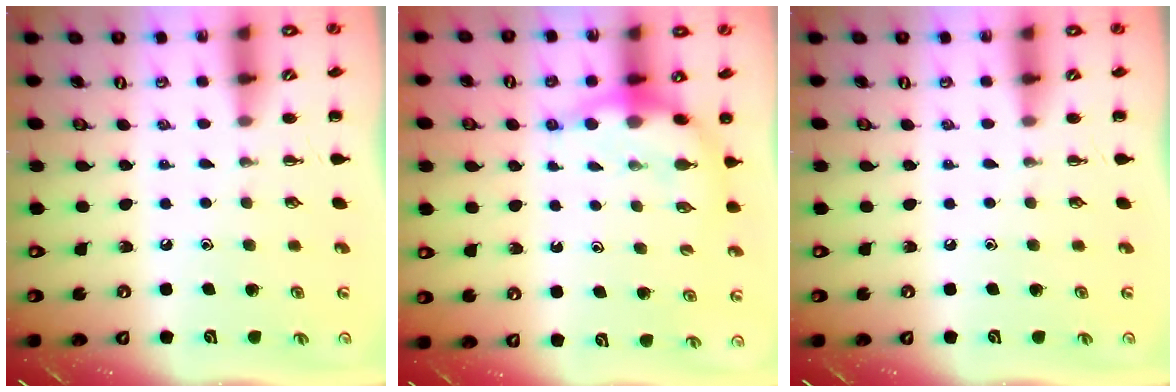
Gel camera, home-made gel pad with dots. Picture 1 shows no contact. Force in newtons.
{"total": 8.8, "press": 8.7, "slide": 1.4}
{"total": 0.0}